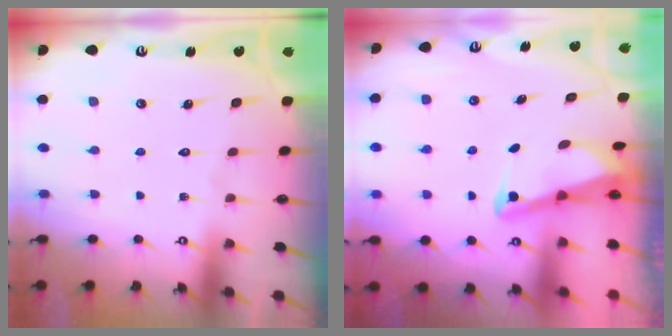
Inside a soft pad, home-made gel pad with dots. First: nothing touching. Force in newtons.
{"total": 3.2, "press": 3.2, "slide": 0.3}